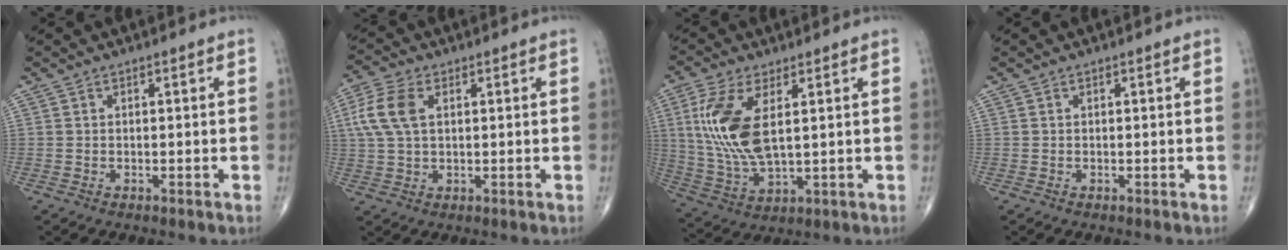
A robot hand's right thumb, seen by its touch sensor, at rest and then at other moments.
{"total": 8.3, "force": [2.0, 4.8, 6.4], "torque": [-0.154, 0.013, 0.039]}
{"total": 13.8, "force": [3.1, 6.1, 12.0], "torque": [-0.264, -0.010, 0.071]}
{"total": 0.0}